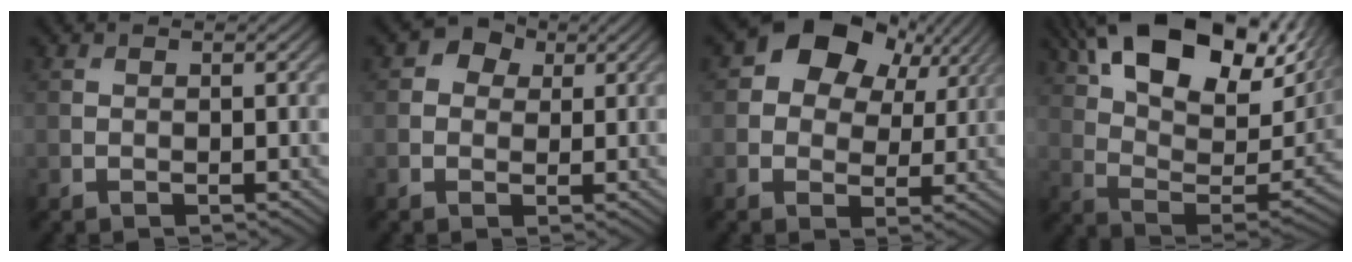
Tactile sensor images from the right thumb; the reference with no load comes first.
{"total": 3.0, "force": [0.8, 2.5, 1.4], "torque": [-0.022, 0.003, 0.005]}
{"total": 10.5, "force": [4.8, 7.2, 6.0], "torque": [-0.104, 0.002, 0.071]}
{"total": 20.8, "force": [11.6, 9.8, 14.2], "torque": [-0.263, 0.029, 0.185]}